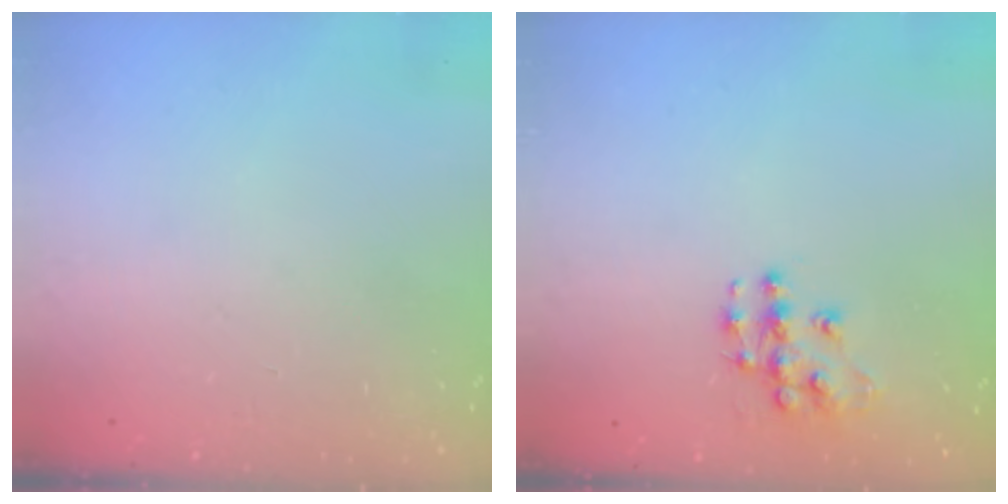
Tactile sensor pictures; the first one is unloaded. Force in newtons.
{"total": 9.7, "press": 9.7, "slide": 0.7}